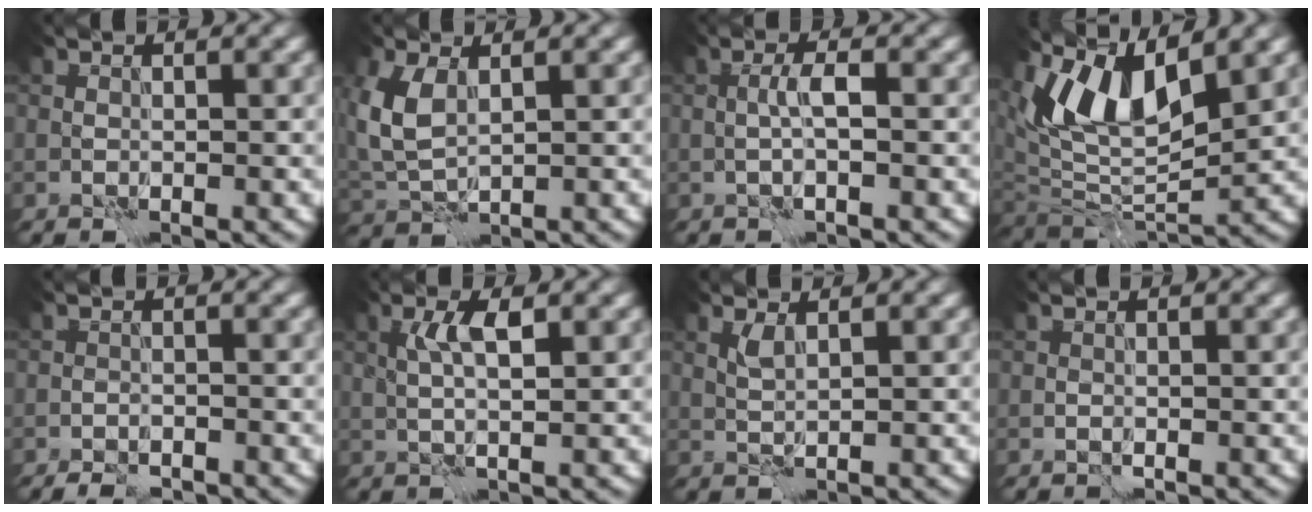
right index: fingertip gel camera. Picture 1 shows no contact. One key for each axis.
{"total": 4.2, "fx": 1.4, "fy": 2.4, "fz": 3.2, "tx": -0.085, "ty": 0.003, "tz": 0.031}
{"total": 1.5, "fx": 0.1, "fy": -0.1, "fz": 1.4, "tx": -0.028, "ty": 0.007, "tz": -0.001}
{"total": 8.3, "fx": 4.7, "fy": 3.4, "fz": 5.9, "tx": -0.110, "ty": -0.008, "tz": 0.085}
{"total": 2.5, "fx": -2.3, "fy": 0.8, "fz": 0.6, "tx": -0.004, "ty": 0.005, "tz": -0.032}
{"total": 2.4, "fx": 1.0, "fy": 0.2, "fz": 2.2, "tx": -0.043, "ty": 0.005, "tz": 0.019}
{"total": 1.1, "fx": 0.8, "fy": -0.1, "fz": 0.7, "tx": -0.020, "ty": 0.000, "tz": 0.019}
{"total": 0.0}